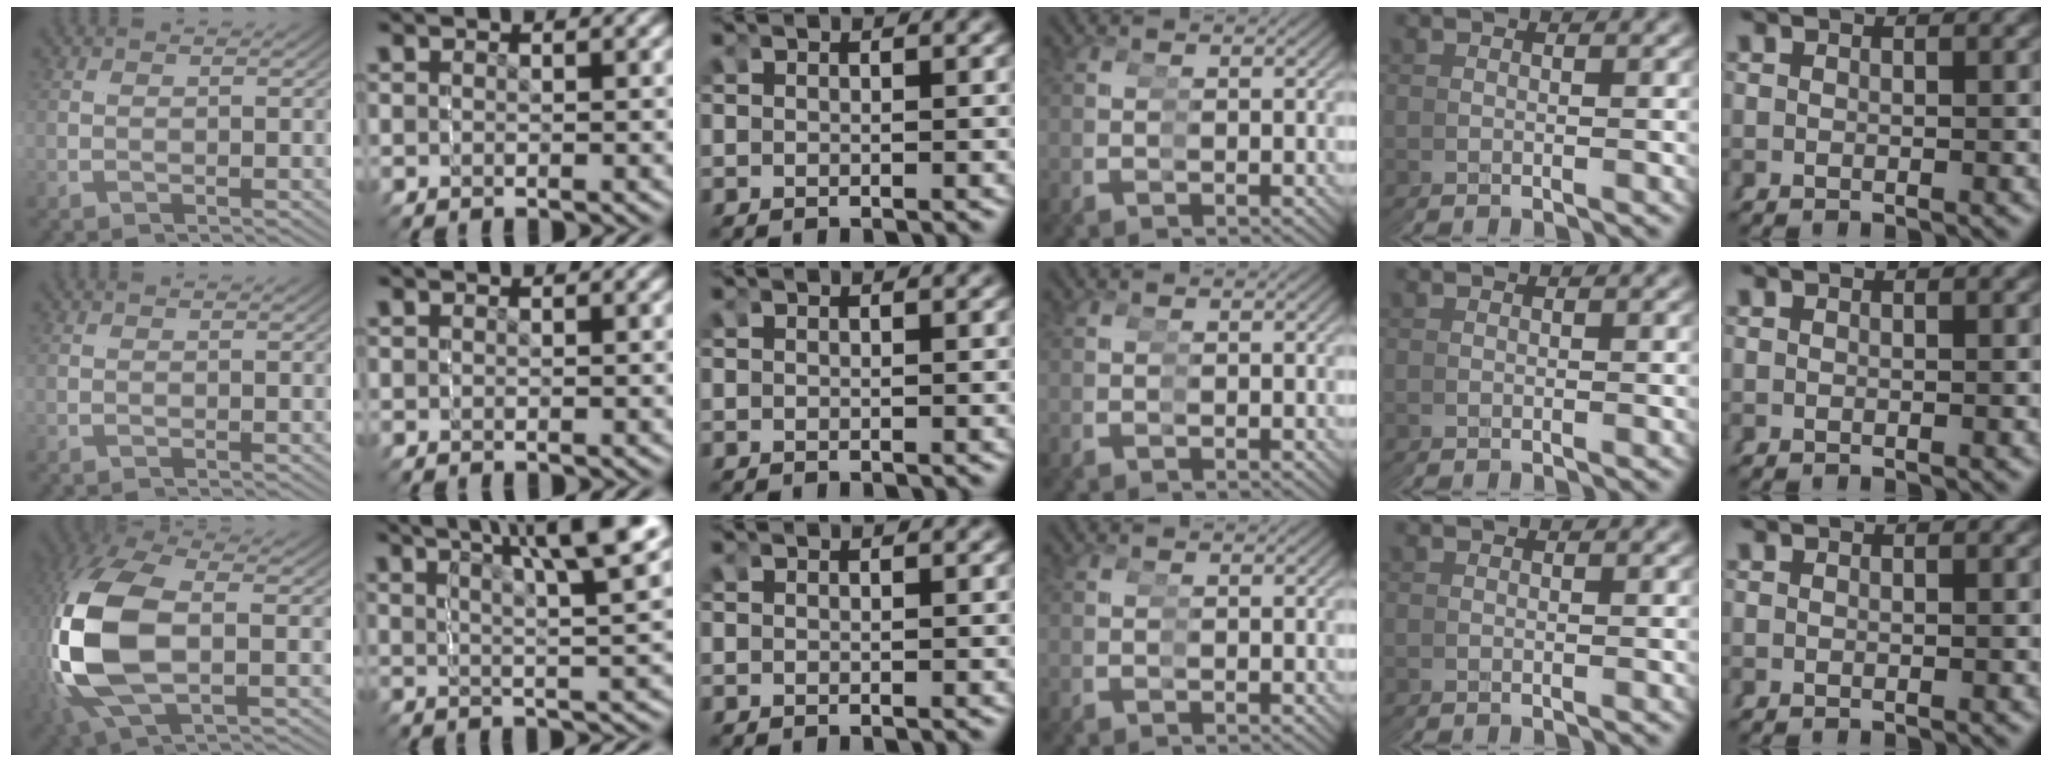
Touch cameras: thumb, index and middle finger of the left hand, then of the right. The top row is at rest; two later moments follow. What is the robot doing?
{"motion": "grasp_and_lifting", "object": "markers"}